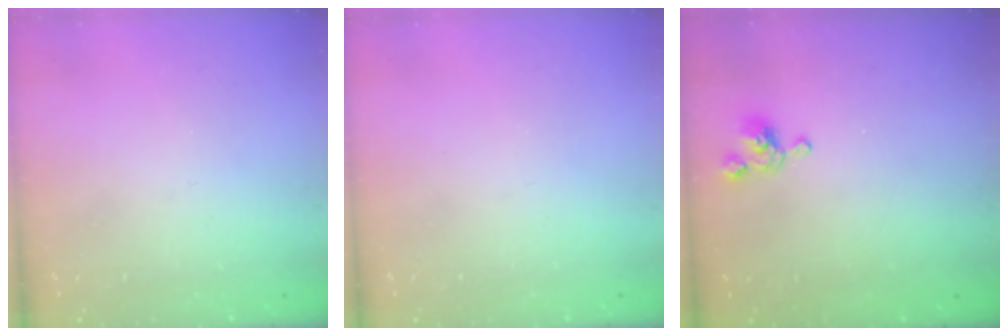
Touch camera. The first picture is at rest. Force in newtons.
{"total": 0.0}
{"total": 5.5, "press": 5.5, "slide": 0.1}